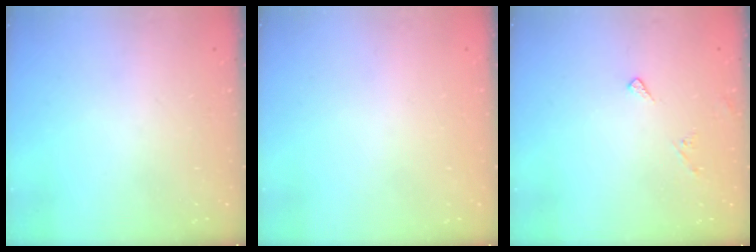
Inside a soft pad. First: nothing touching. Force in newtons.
{"total": 1.9, "press": 1.9, "slide": 0.1}
{"total": 5.0, "press": 5.0, "slide": 0.4}